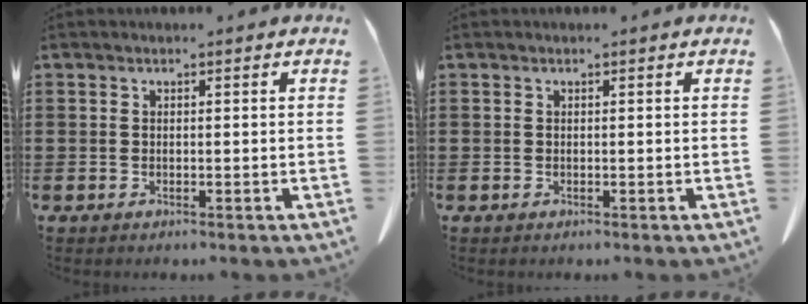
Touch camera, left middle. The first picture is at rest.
{"total": 0.0}